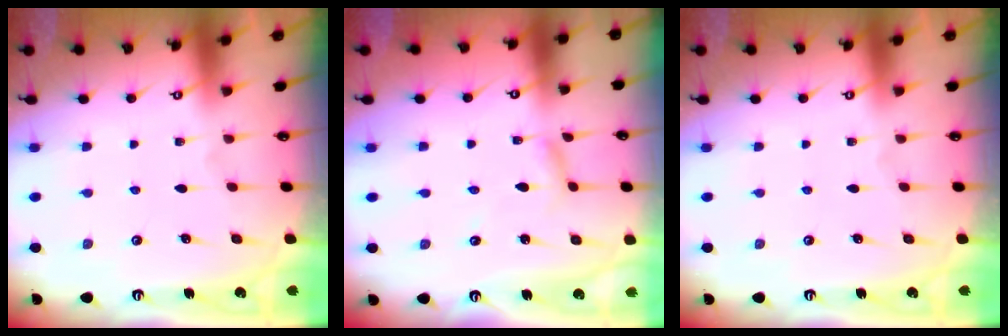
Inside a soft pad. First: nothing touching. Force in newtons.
{"total": 2.3, "press": 2.3, "slide": 0.1}
{"total": 0.0}